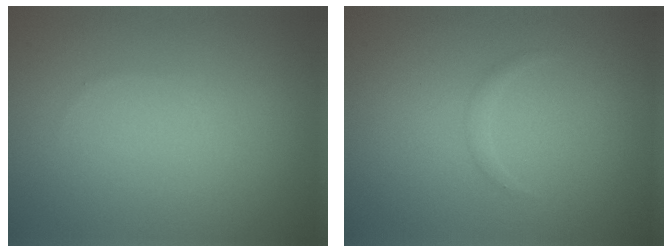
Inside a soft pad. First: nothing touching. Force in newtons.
{"total": 0.5, "press": 0.5, "slide": 0.0}